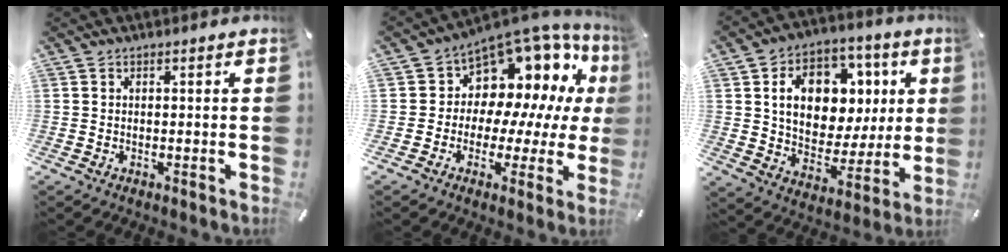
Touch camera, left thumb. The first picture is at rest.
{"total": 11.1, "force": [6.1, 8.2, 4.4], "torque": [-0.076, -0.071, 0.112]}
{"total": 15.8, "force": [4.9, 12.3, 8.7], "torque": [-0.129, -0.018, 0.095]}